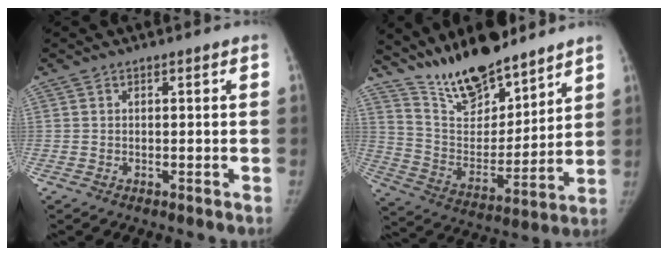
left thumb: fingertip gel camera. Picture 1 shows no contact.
{"total": 17.4, "force": [14.3, 5.9, 7.9], "torque": [-0.088, -0.089, 0.258]}